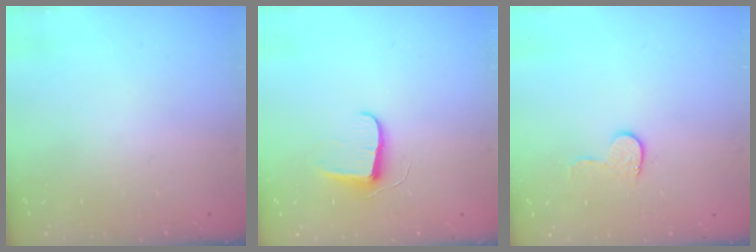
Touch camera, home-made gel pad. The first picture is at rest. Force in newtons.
{"total": 7.3, "press": 7.3, "slide": 0.4}
{"total": 5.6, "press": 5.6, "slide": 0.5}